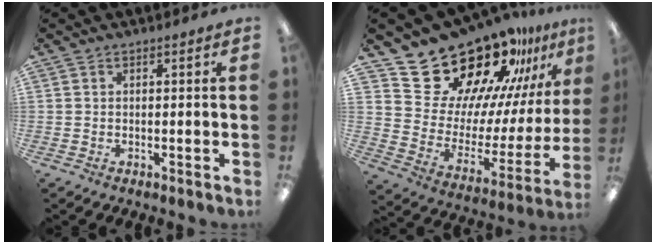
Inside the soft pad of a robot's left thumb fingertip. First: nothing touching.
{"total": 24.1, "force": [20.6, 10.0, 7.5], "torque": [-0.116, -0.158, 0.374]}